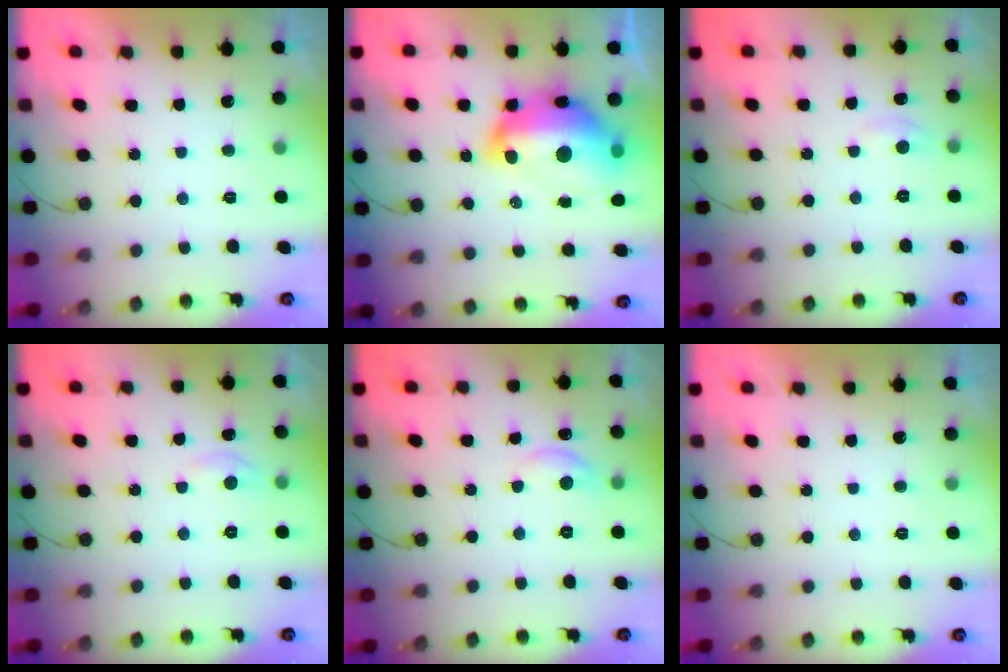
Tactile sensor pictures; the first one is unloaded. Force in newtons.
{"total": 20.2, "press": 20.1, "slide": 2.3}
{"total": 2.3, "press": 2.3, "slide": 0.3}
{"total": 3.2, "press": 3.2, "slide": 0.4}
{"total": 7.3, "press": 7.3, "slide": 0.5}
{"total": 0.0}